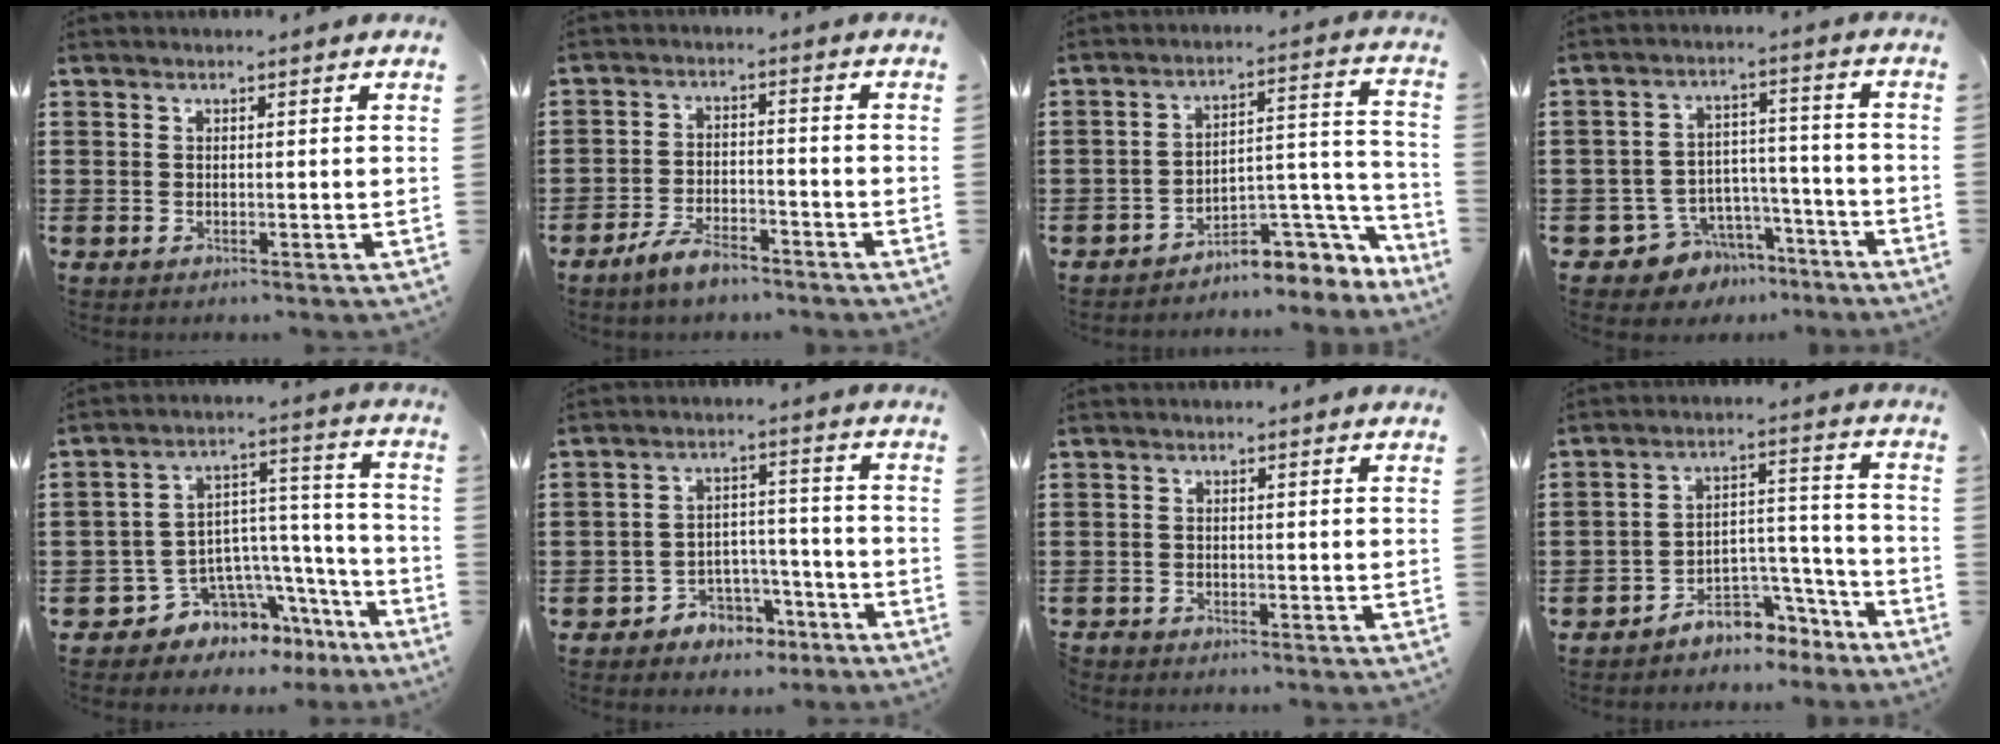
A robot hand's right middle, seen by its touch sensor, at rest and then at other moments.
{"total": 4.9, "force": [-4.1, 1.3, 2.4], "torque": [-0.053, 0.004, -0.079]}
{"total": 5.3, "force": [-4.4, 2.0, 2.0], "torque": [-0.027, -0.006, -0.085]}
{"total": 6.4, "force": [-5.1, 3.8, 0.4], "torque": [-0.025, 0.022, -0.098]}
{"total": 6.9, "force": [-5.5, 3.9, 1.1], "torque": [-0.043, -0.011, -0.101]}
{"total": 4.5, "force": [-3.8, 2.4, 0.3], "torque": [-0.017, 0.013, -0.076]}
{"total": 0.9, "force": [-0.9, 0.2, -0.1], "torque": [0.000, 0.003, -0.020]}
{"total": 5.2, "force": [-4.6, 2.2, 1.0], "torque": [-0.024, 0.010, -0.091]}